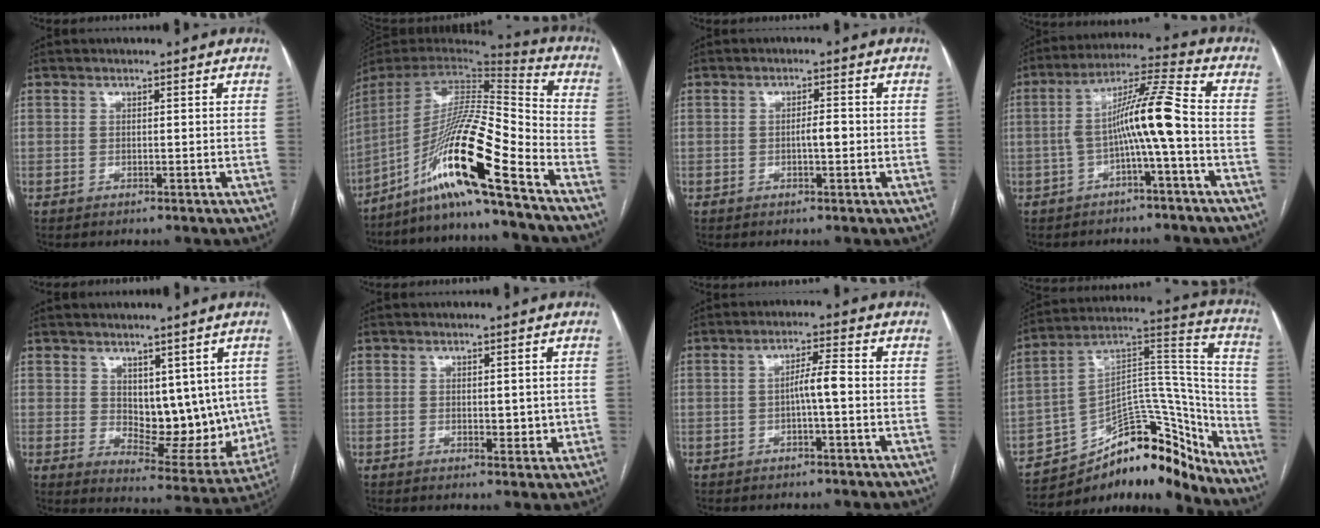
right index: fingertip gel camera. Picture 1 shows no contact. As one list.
[{"total": 19.5, "force": [-12.4, -1.4, 14.9], "torque": [-0.295, -0.009, -0.231]}, {"total": 2.1, "force": [-0.4, 0.5, 2.0], "torque": [-0.033, 0.003, -0.008]}, {"total": 9.7, "force": [-2.1, -0.6, 9.4], "torque": [-0.165, 0.031, -0.038]}, {"total": 11.4, "force": [2.2, 6.6, 9.1], "torque": [-0.106, -0.008, 0.052]}, {"total": 2.6, "force": [0.0, 1.3, 2.2], "torque": [-0.029, -0.005, 0.004]}, {"total": 3.6, "force": [-0.7, 0.1, 3.6], "torque": [-0.058, 0.007, -0.011]}, {"total": 20.3, "force": [-16.6, 7.2, 9.1], "torque": [-0.124, 0.071, -0.259]}]